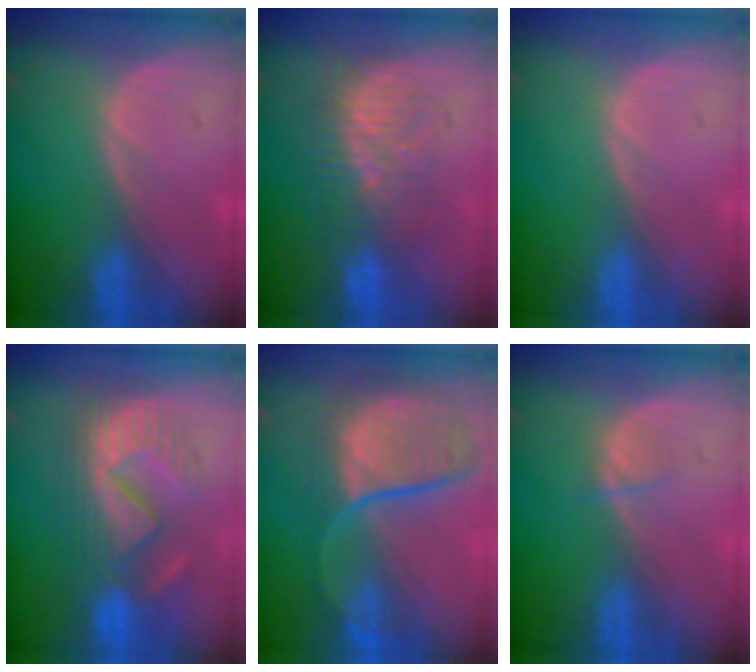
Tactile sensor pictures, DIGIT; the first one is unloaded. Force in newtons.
{"total": 7.9, "press": 7.4, "slide": 2.6}
{"total": 0.0}
{"total": 9.4, "press": 9.4, "slide": 0.4}
{"total": 10.5, "press": 9.6, "slide": 4.1}
{"total": 1.2, "press": 1.2, "slide": 0.2}